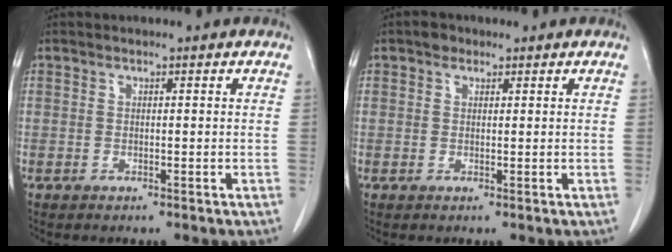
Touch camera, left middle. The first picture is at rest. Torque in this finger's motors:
{"motor_torque": [0.13, -0.12, 0.03, 0.01]}